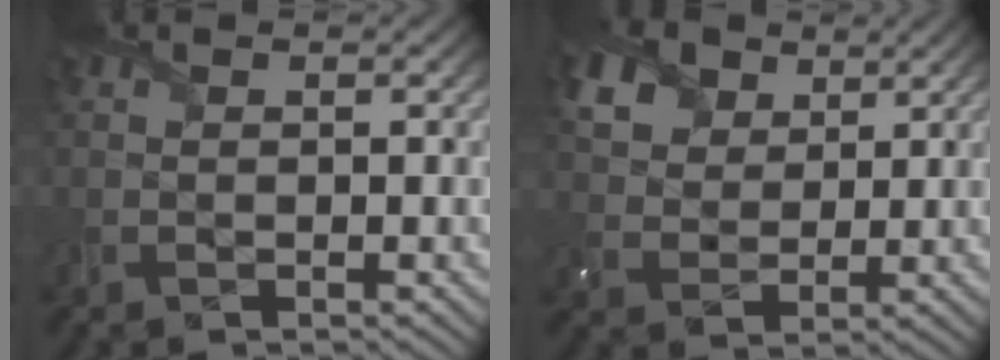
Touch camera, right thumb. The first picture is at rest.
{"total": 6.4, "force": [3.7, 4.4, 2.8], "torque": [-0.087, 0.007, 0.067]}